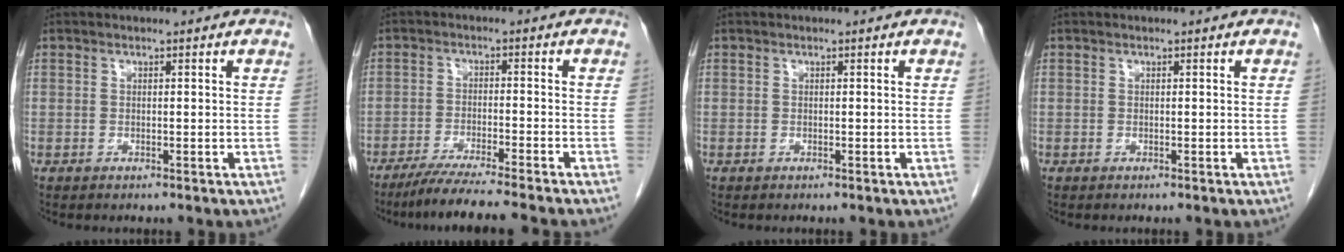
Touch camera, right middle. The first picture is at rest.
{"total": 9.6, "force": [-8.2, -1.4, 4.8], "torque": [-0.057, -0.032, -0.132]}
{"total": 0.0}
{"total": 0.0}